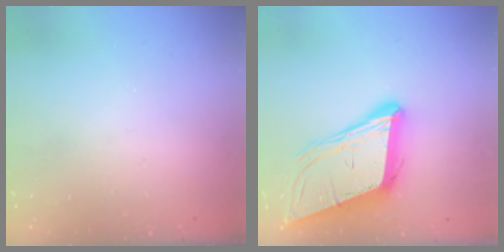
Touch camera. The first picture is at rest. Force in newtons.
{"total": 12.8, "press": 12.3, "slide": 3.6}